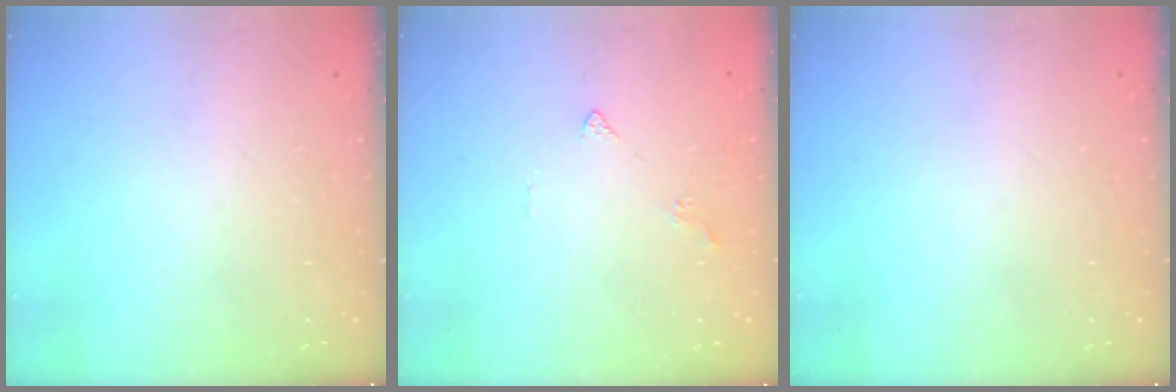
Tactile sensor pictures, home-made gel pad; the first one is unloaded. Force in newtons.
{"total": 2.0, "press": 1.9, "slide": 0.6}
{"total": 0.0}